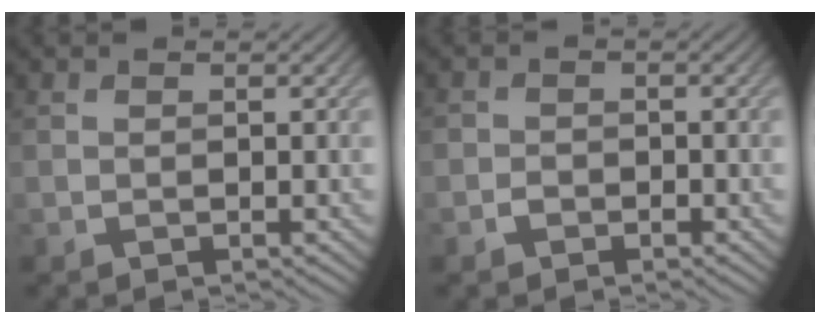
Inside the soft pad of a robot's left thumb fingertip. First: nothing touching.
{"total": 1.4, "force": [-0.8, 1.1, 0.4], "torque": [-0.002, 0.002, -0.017]}